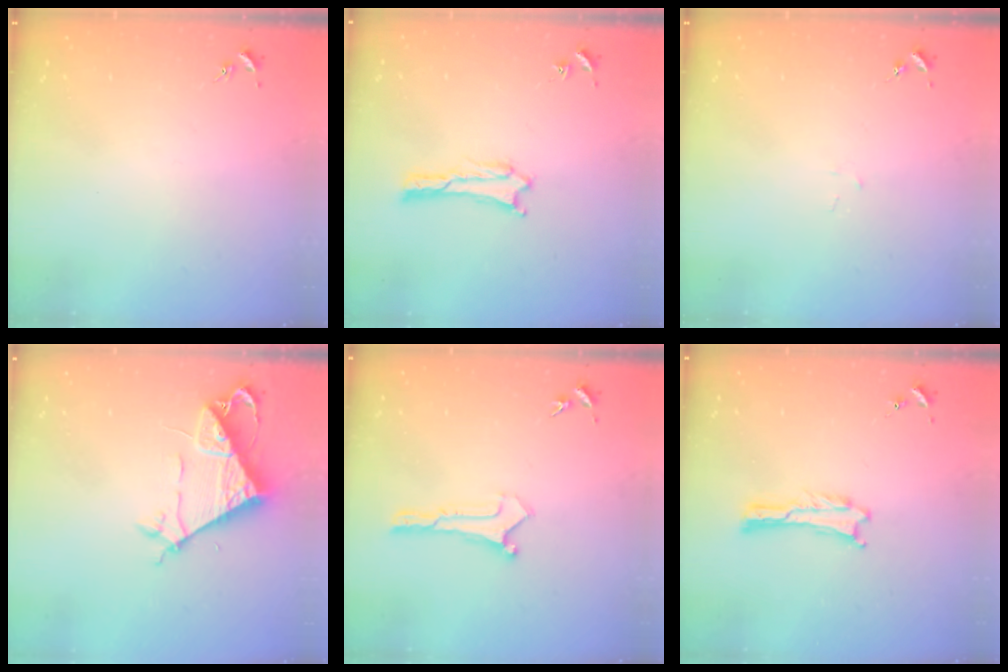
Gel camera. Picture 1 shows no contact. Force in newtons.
{"total": 1.7, "press": 1.7, "slide": 0.1}
{"total": 1.0, "press": 1.0, "slide": 0.1}
{"total": 7.3, "press": 7.2, "slide": 0.7}
{"total": 0.0}
{"total": 0.0}